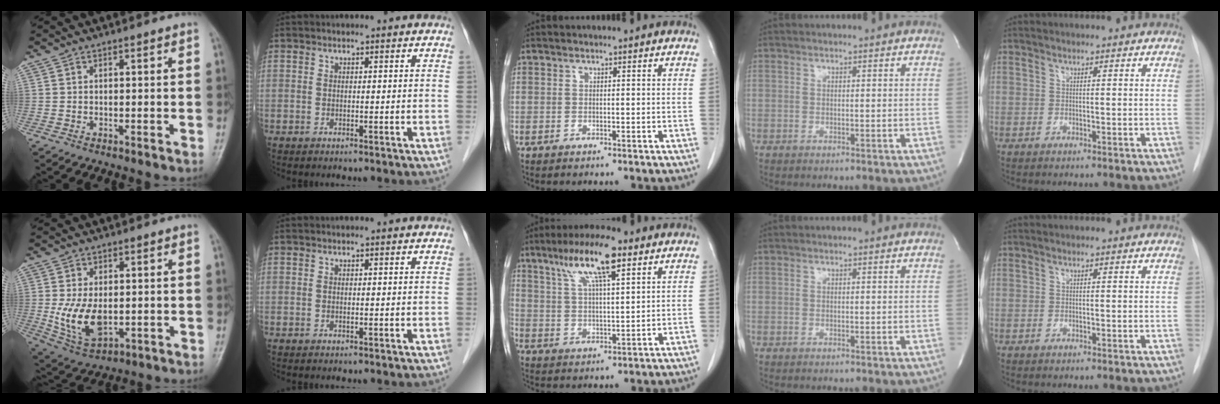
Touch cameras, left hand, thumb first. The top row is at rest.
{"thumb": {"total": 9.9, "force": [-0.9, 6.0, 7.9], "torque": [-0.143, -0.012, -0.002]}, "middle": {"total": 10.9, "force": [6.4, 1.8, 8.7], "torque": [-0.163, 0.015, 0.111]}}